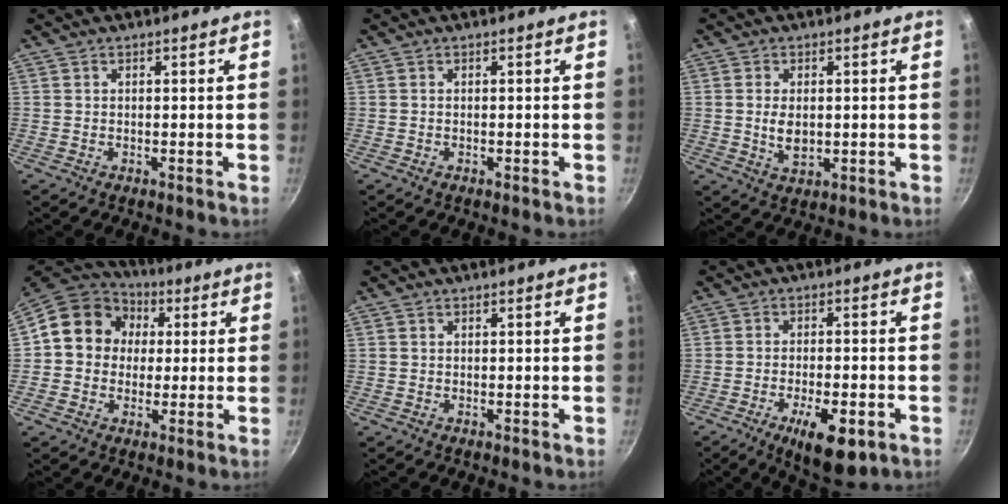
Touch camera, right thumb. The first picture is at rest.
{"total": 0.0}
{"total": 4.7, "force": [0.1, 2.9, 3.7], "torque": [-0.066, -0.008, 0.007]}
{"total": 13.1, "force": [2.1, 11.5, 5.9], "torque": [-0.065, 0.023, 0.015]}
{"total": 0.0}
{"total": 10.3, "force": [-4.6, 3.8, 8.4], "torque": [-0.126, 0.011, -0.063]}